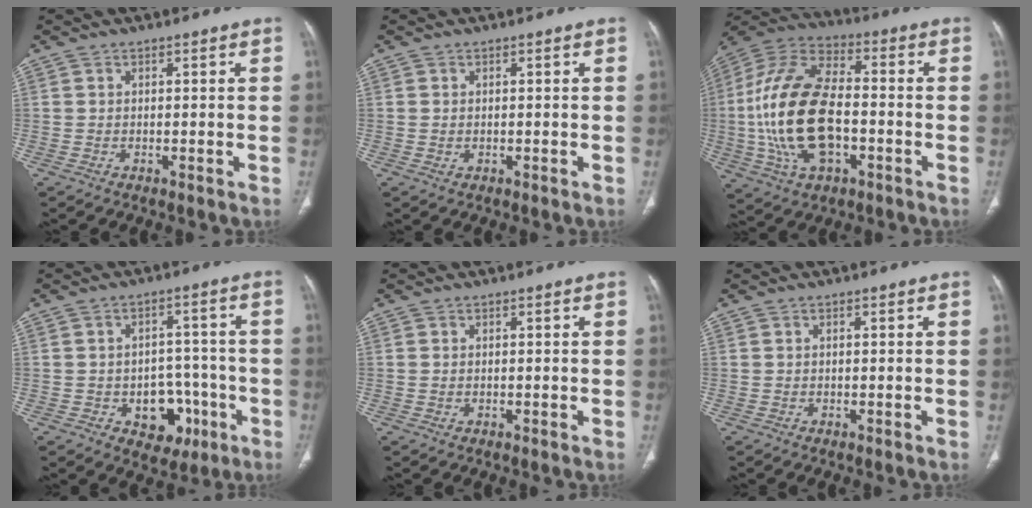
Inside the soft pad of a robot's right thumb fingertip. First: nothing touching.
{"total": 0.7, "force": [0.0, 0.6, 0.4], "torque": [-0.013, 0.001, 0.004]}
{"total": 22.0, "force": [-3.0, 12.0, 18.2], "torque": [-0.372, 0.022, -0.052]}
{"total": 9.5, "force": [-3.5, 7.0, 5.5], "torque": [-0.031, 0.034, -0.037]}
{"total": 0.0}
{"total": 0.0}